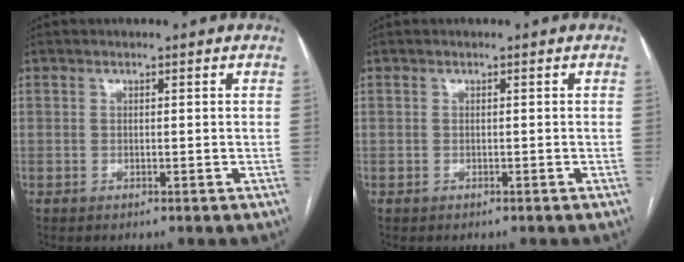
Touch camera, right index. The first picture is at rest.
{"total": 0.0}